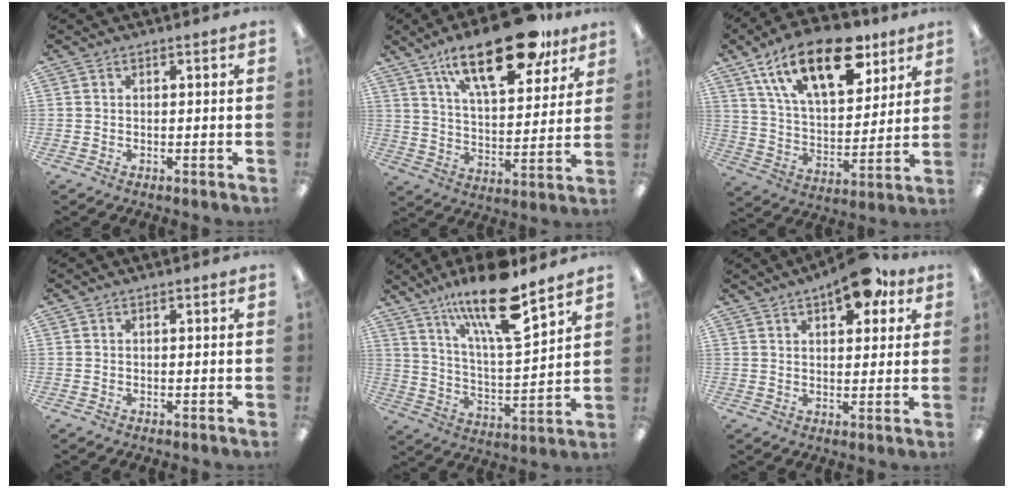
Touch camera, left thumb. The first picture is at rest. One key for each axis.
{"total": 23.1, "fx": 15.0, "fy": 9.0, "fz": 15.0, "tx": -0.229, "ty": -0.072, "tz": 0.246}
{"total": 21.9, "fx": 12.9, "fy": 10.7, "fz": 14.1, "tx": -0.238, "ty": -0.050, "tz": 0.224}
{"total": 0.0}
{"total": 18.3, "fx": 13.2, "fy": 4.3, "fz": 11.9, "tx": -0.212, "ty": -0.074, "tz": 0.217}
{"total": 10.9, "fx": 6.6, "fy": 4.7, "fz": 7.3, "tx": -0.086, "ty": -0.028, "tz": 0.109}